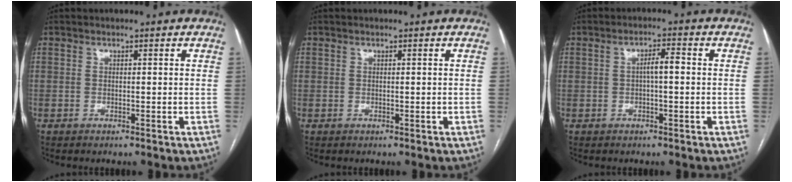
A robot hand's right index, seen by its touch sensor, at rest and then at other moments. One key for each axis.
{"total": 0.0}
{"total": 2.8, "fx": 0.0, "fy": 0.6, "fz": 2.8, "tx": -0.046, "ty": 0.007, "tz": 0.000}